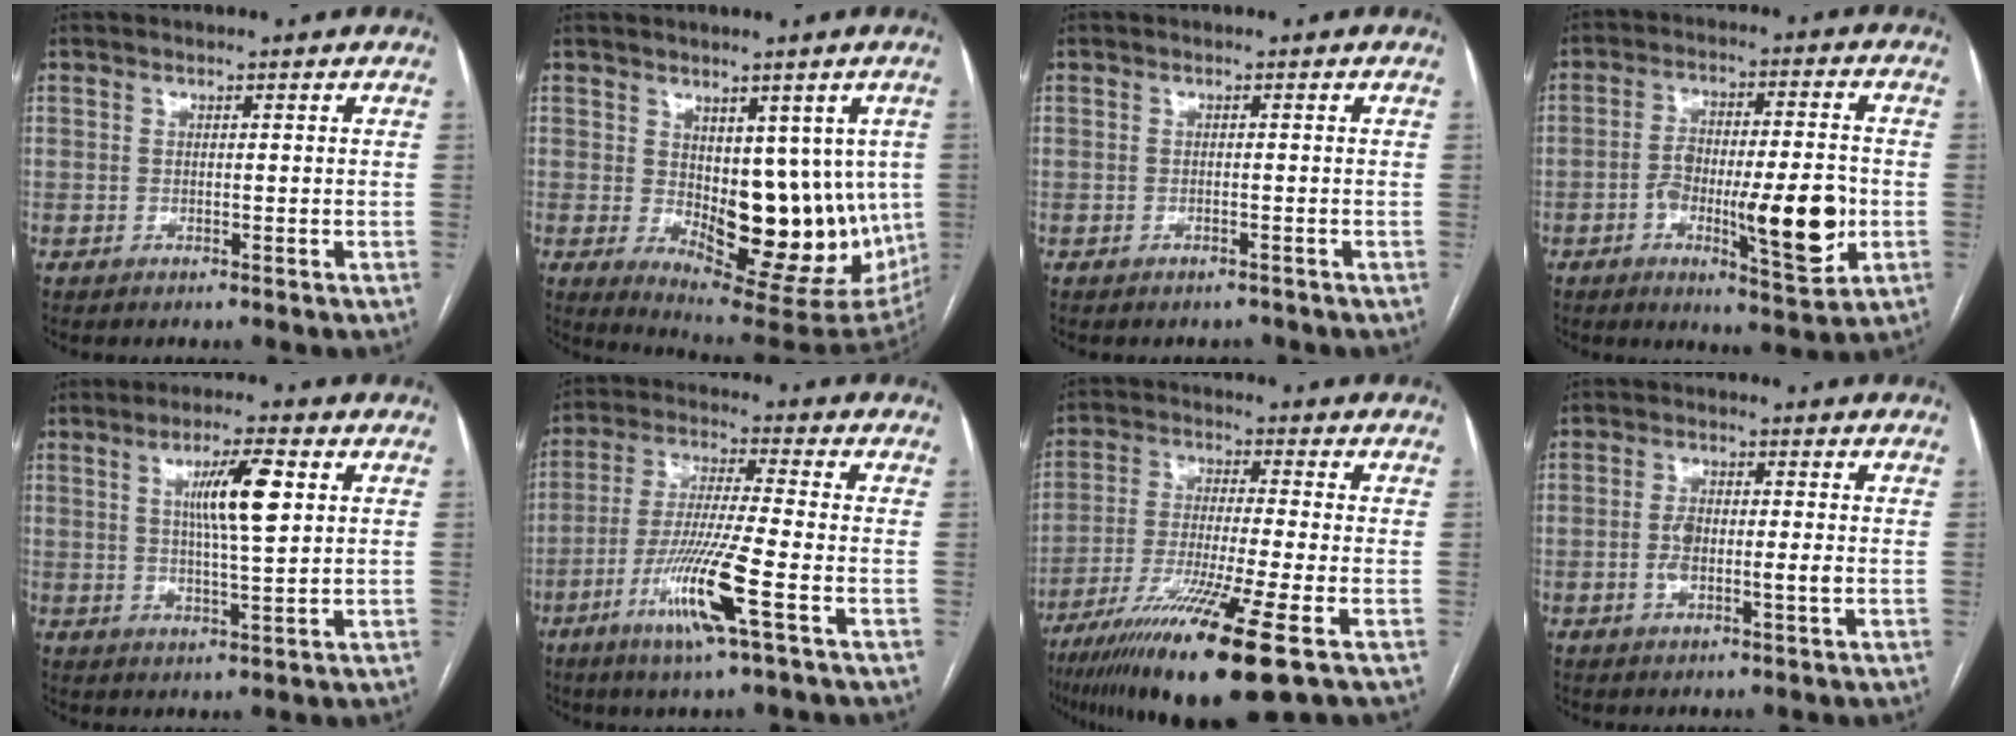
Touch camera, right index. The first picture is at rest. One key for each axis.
{"total": 15.9, "fx": -0.6, "fy": 7.5, "fz": 13.9, "tx": -0.166, "ty": -0.009, "tz": 0.016}
{"total": 1.3, "fx": -1.1, "fy": 0.6, "fz": 0.1, "tx": -0.004, "ty": 0.000, "tz": -0.013}
{"total": 13.7, "fx": -3.4, "fy": 3.6, "fz": 12.8, "tx": -0.197, "ty": 0.007, "tz": -0.047}
{"total": 8.2, "fx": 2.3, "fy": 0.7, "fz": 7.8, "tx": -0.138, "ty": 0.003, "tz": 0.040}
{"total": 12.1, "fx": -5.0, "fy": -0.4, "fz": 11.0, "tx": -0.219, "ty": -0.020, "tz": -0.098}
{"total": 16.2, "fx": -9.3, "fy": -0.6, "fz": 13.2, "tx": -0.244, "ty": -0.046, "tz": -0.166}
{"total": 4.9, "fx": -0.8, "fy": 1.5, "fz": 4.6, "tx": -0.093, "ty": 0.007, "tz": -0.012}